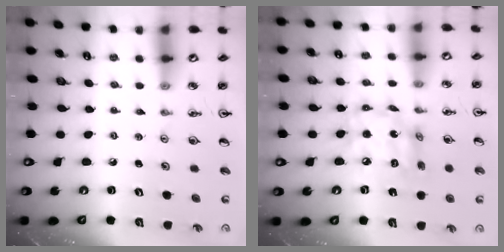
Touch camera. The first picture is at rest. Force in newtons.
{"total": 13.6, "press": 13.5, "slide": 1.7}